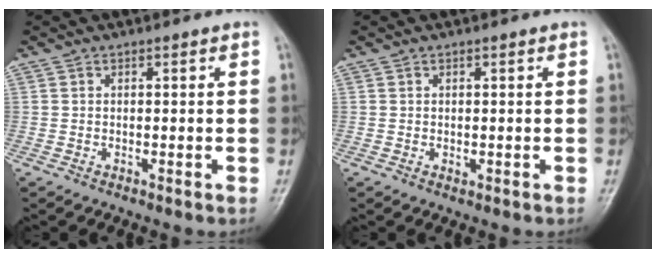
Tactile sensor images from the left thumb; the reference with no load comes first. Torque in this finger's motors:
{"motor_torque": [-0.16, -0.02, 0.06, -0.01, 0.00]}